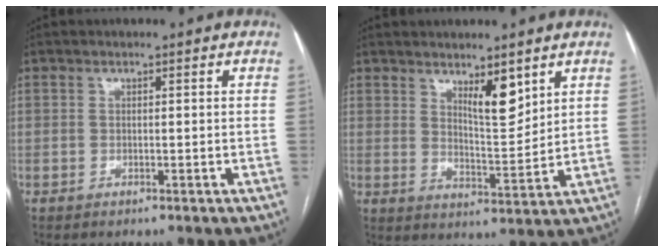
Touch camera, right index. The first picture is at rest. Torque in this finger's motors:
{"motor_torque": [0.61, 0.62, 0.13, 0.07]}